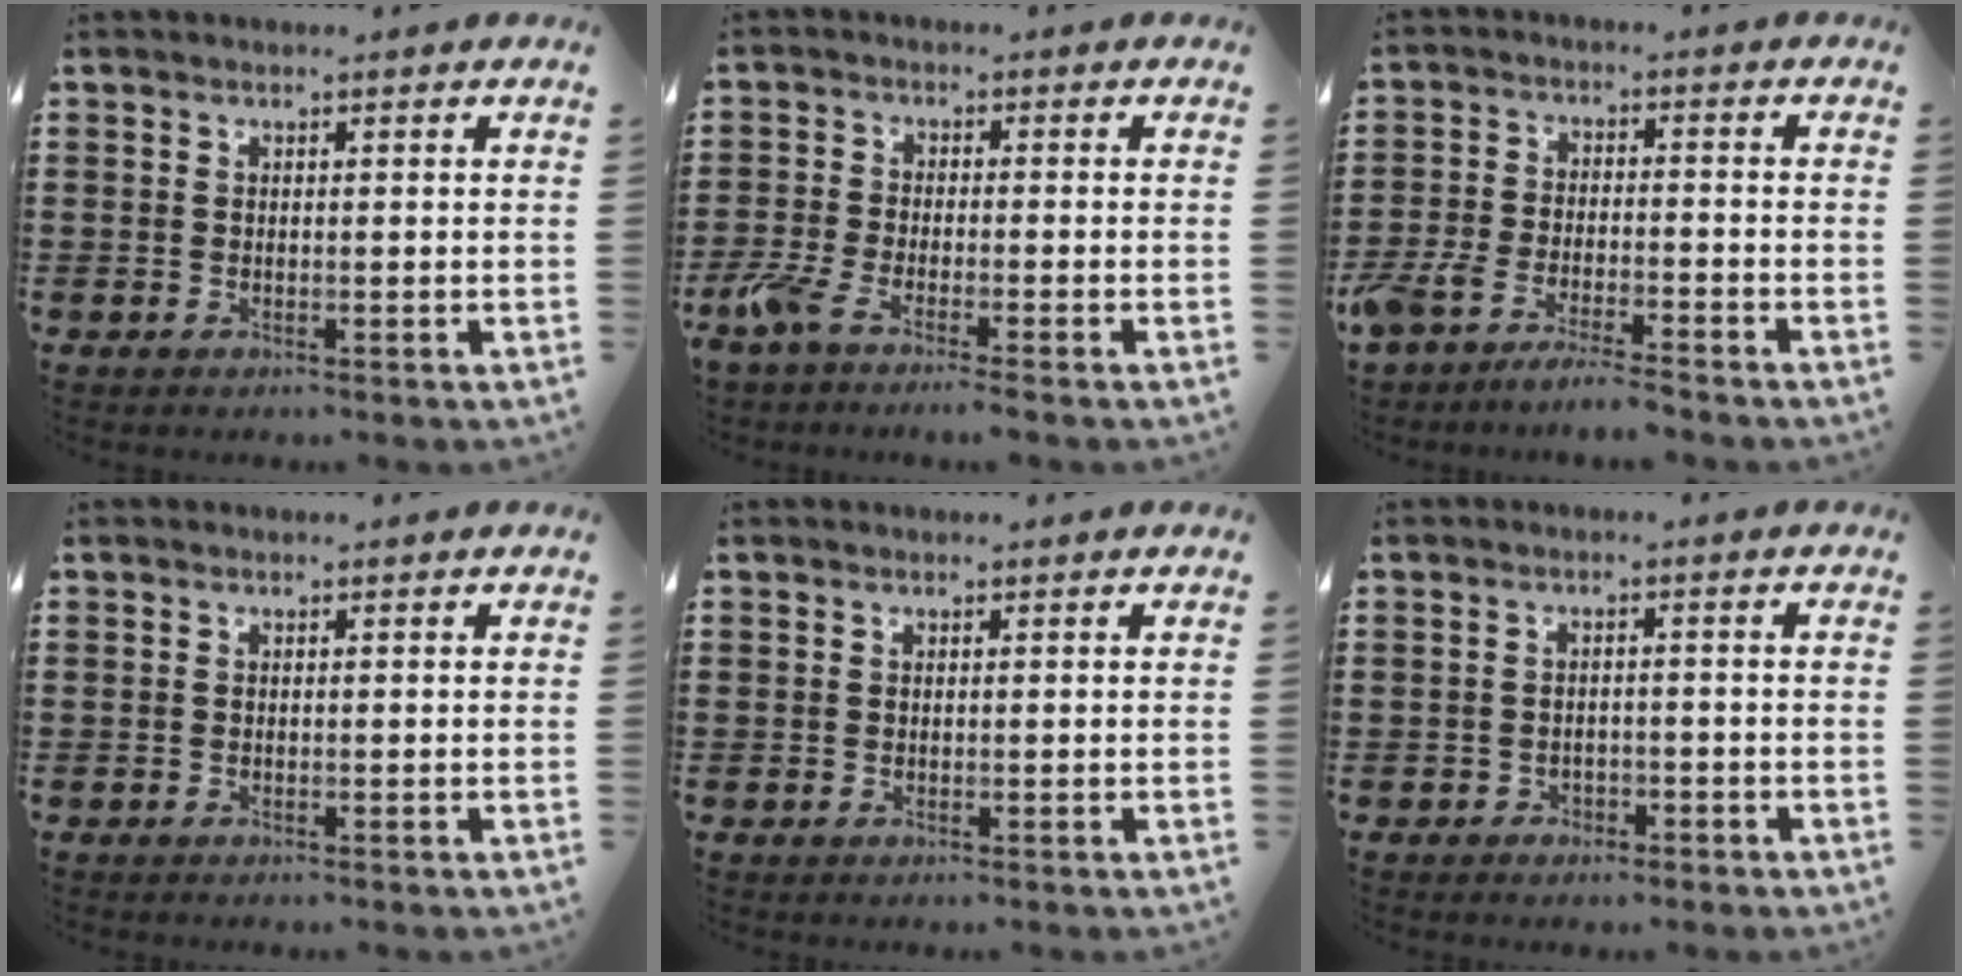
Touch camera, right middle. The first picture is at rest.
{"total": 4.0, "force": [-3.0, 0.4, 2.6], "torque": [-0.080, -0.015, -0.066]}
{"total": 5.5, "force": [-5.1, 0.2, 1.9], "torque": [-0.052, -0.010, -0.104]}
{"total": 0.0}
{"total": 0.0}
{"total": 1.6, "force": [-1.4, 0.8, 0.1], "torque": [-0.010, -0.001, -0.031]}